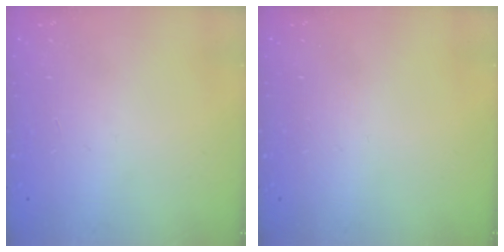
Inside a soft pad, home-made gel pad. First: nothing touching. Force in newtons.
{"total": 0.0}